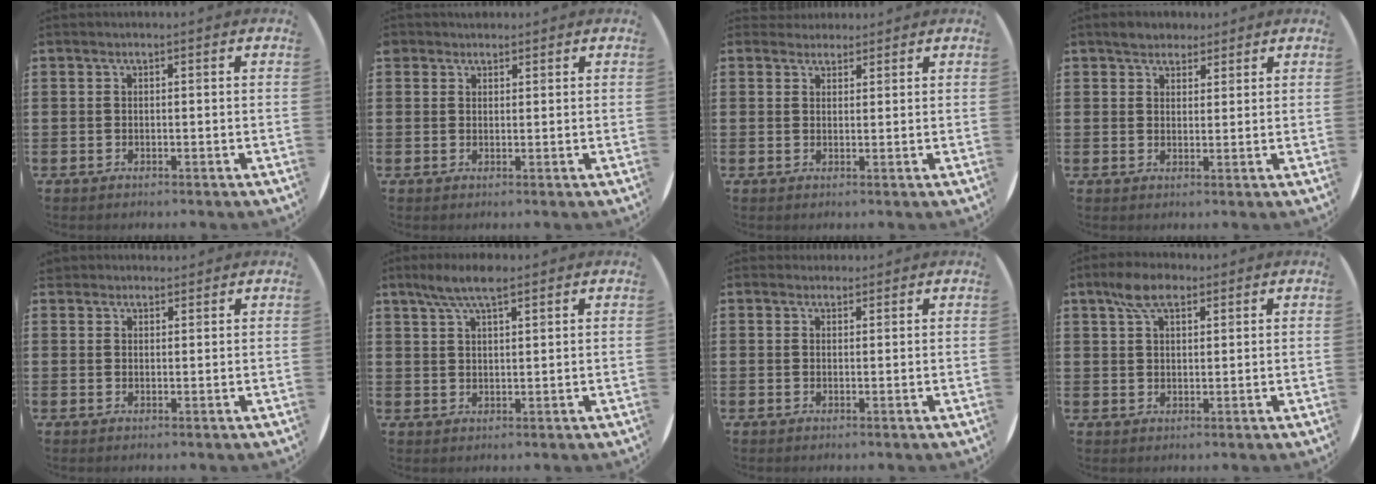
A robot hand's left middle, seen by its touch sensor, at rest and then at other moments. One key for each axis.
{"total": 1.5, "fx": 1.4, "fy": 0.7, "fz": -0.1, "tx": 0.007, "ty": 0.000, "tz": 0.025}
{"total": 2.1, "fx": 2.0, "fy": 0.7, "fz": -0.1, "tx": 0.007, "ty": 0.001, "tz": 0.038}
{"total": 2.7, "fx": 2.4, "fy": 1.2, "fz": 0.1, "tx": 0.009, "ty": 0.001, "tz": 0.044}
{"total": 1.8, "fx": 1.7, "fy": 0.4, "fz": -0.1, "tx": -0.001, "ty": 0.003, "tz": 0.033}
{"total": 5.2, "fx": 3.9, "fy": 1.2, "fz": 3.3, "tx": -0.064, "ty": -0.002, "tz": 0.067}
{"total": 1.1, "fx": 1.1, "fy": 0.3, "fz": -0.1, "tx": 0.009, "ty": -0.001, "tz": 0.019}
{"total": 5.3, "fx": 3.5, "fy": 2.4, "fz": 3.2, "tx": -0.061, "ty": 0.006, "tz": 0.063}